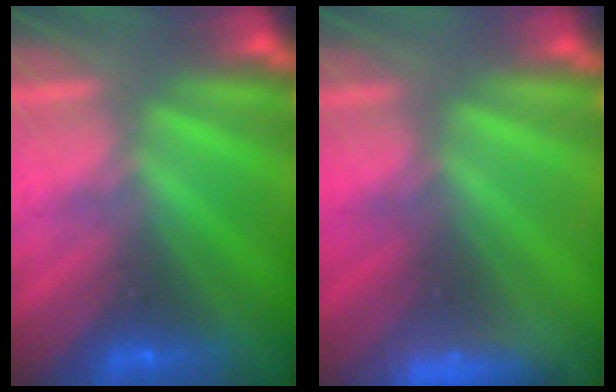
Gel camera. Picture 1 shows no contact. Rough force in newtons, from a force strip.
{"total": 3.3}